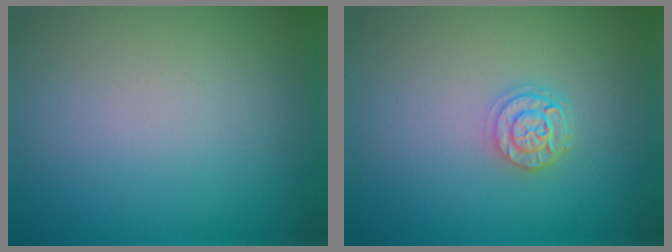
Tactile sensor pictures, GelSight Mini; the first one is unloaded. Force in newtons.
{"total": 2.4, "press": 1.9, "slide": 1.4}